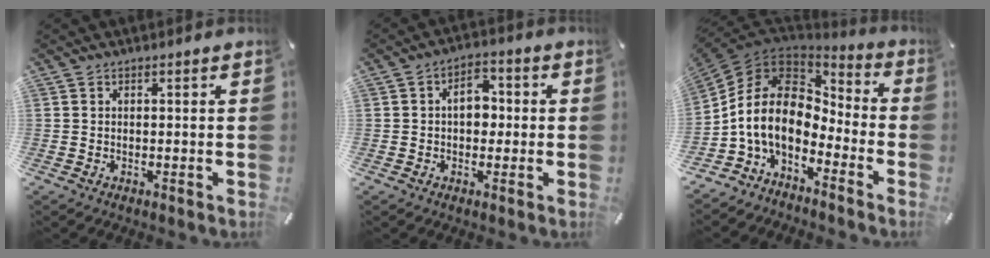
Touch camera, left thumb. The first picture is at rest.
{"total": 6.7, "force": [0.0, 4.4, 5.1], "torque": [-0.062, 0.003, -0.006]}
{"total": 13.7, "force": [-2.5, 9.3, 9.7], "torque": [-0.224, 0.009, -0.054]}